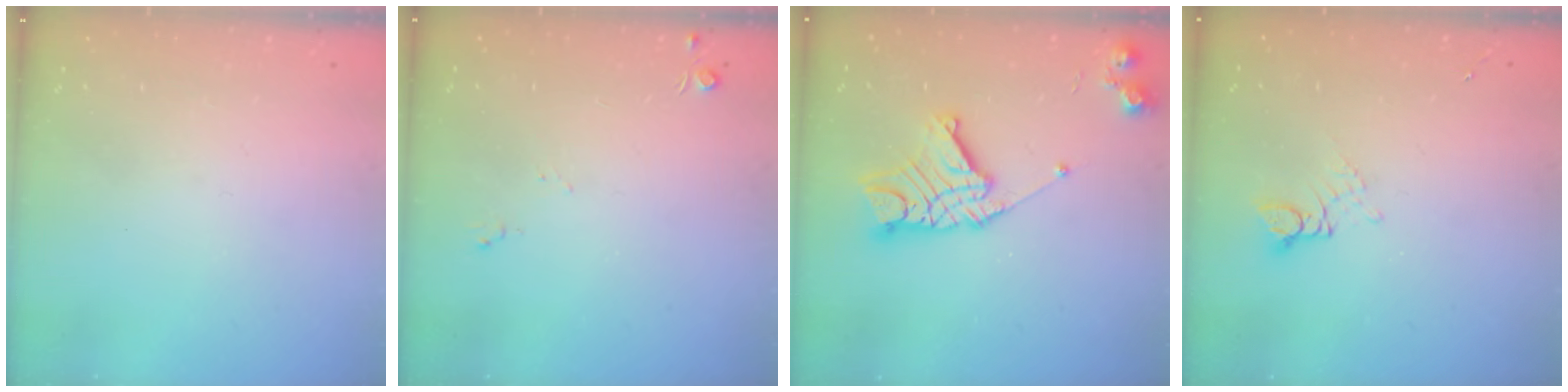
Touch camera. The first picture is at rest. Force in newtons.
{"total": 4.9, "press": 4.8, "slide": 0.7}
{"total": 15.0, "press": 14.9, "slide": 1.3}
{"total": 3.8, "press": 3.8, "slide": 0.3}